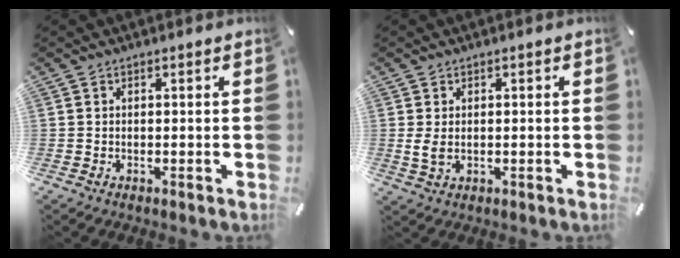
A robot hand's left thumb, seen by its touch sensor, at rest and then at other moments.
{"total": 3.3, "force": [0.0, 2.1, 2.5], "torque": [-0.053, -0.004, -0.004]}